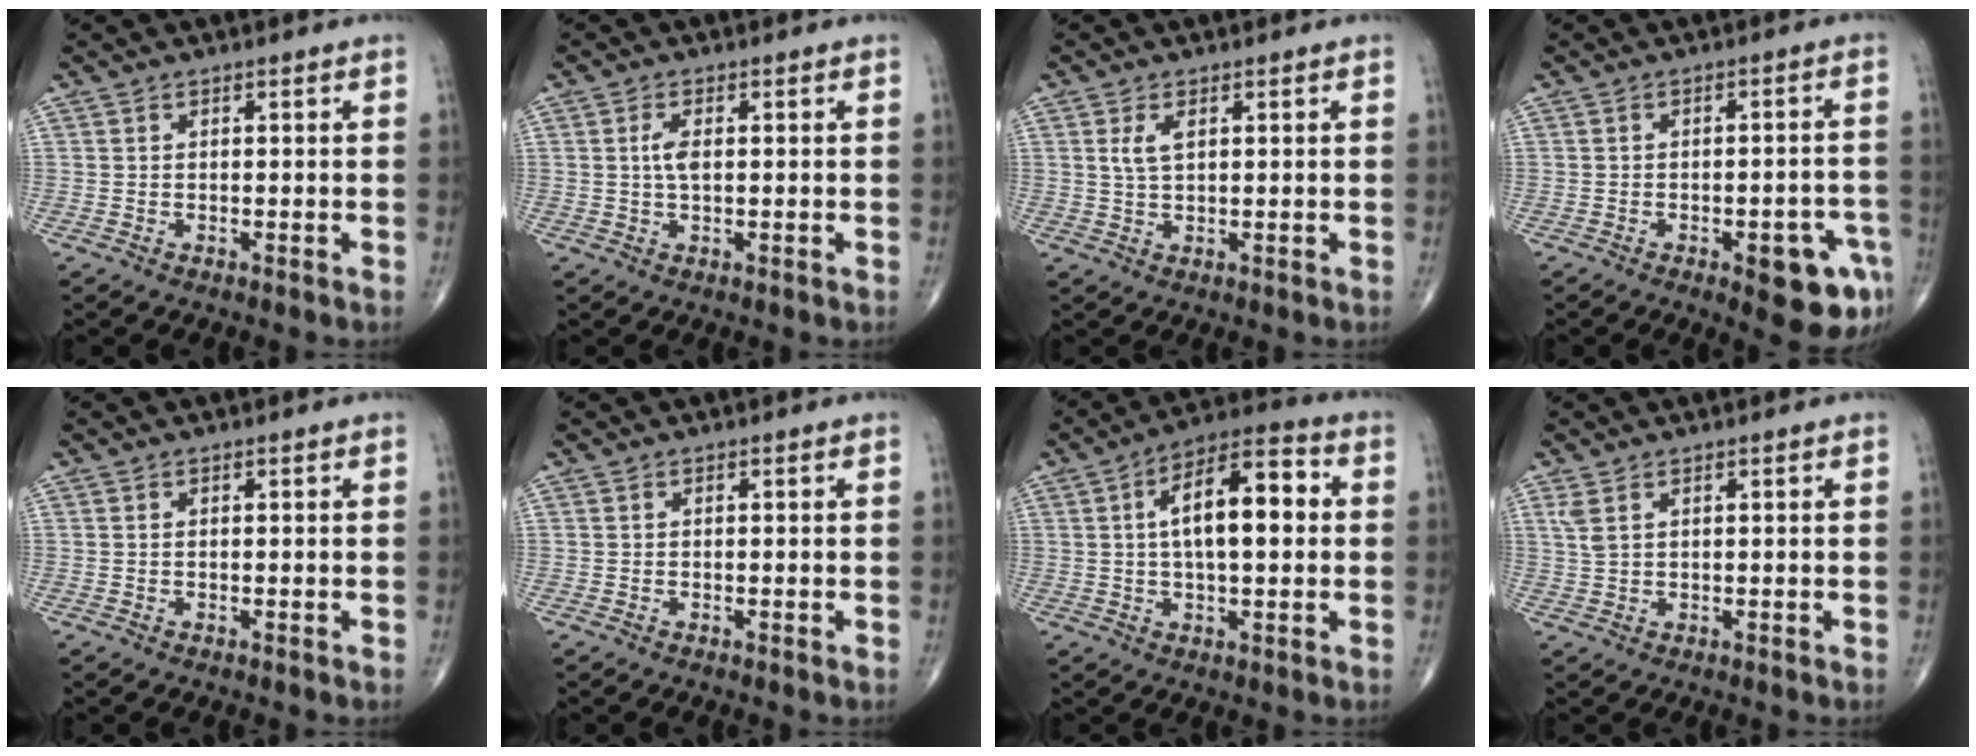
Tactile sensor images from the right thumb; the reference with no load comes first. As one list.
[{"total": 2.8, "force": [0.3, 1.3, 2.5], "torque": [-0.054, 0.000, 0.004]}, {"total": 3.1, "force": [1.0, 1.5, 2.6], "torque": [-0.054, 0.000, 0.023]}, {"total": 10.3, "force": [-4.7, 3.6, 8.4], "torque": [-0.078, 0.023, -0.050]}, {"total": 0.0}, {"total": 0.0}, {"total": 13.9, "force": [1.8, 5.9, 12.4], "torque": [-0.189, 0.025, 0.021]}, {"total": 2.4, "force": [1.2, 1.0, 1.8], "torque": [-0.046, 0.006, 0.034]}]